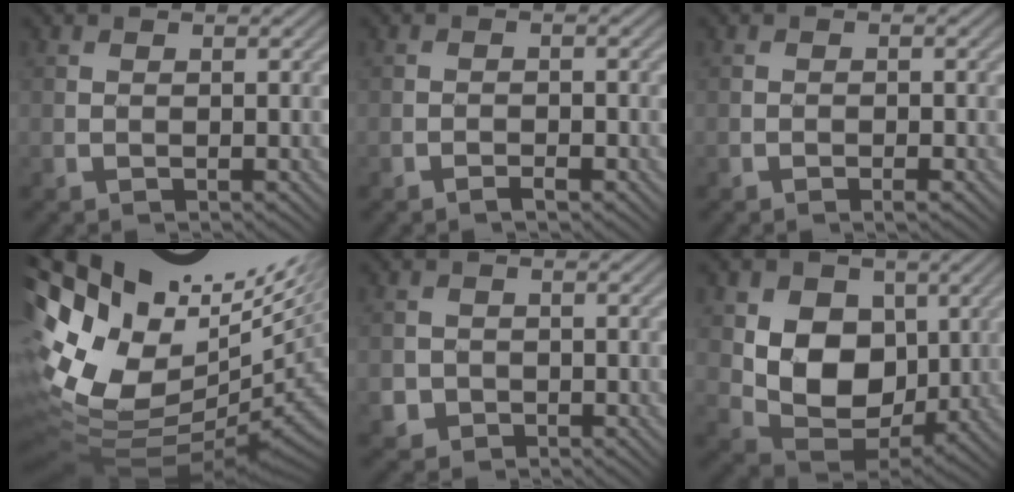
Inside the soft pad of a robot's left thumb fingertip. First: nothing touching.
{"total": 1.3, "force": [-0.9, 0.5, 0.8], "torque": [-0.012, -0.001, -0.018]}
{"total": 1.2, "force": [-0.8, 0.4, 0.8], "torque": [-0.011, -0.002, -0.012]}
{"total": 17.5, "force": [3.6, 8.6, 14.8], "torque": [-0.292, 0.006, 0.125]}
{"total": 2.3, "force": [-0.8, 2.2, 0.4], "torque": [-0.005, -0.005, -0.015]}
{"total": 10.6, "force": [1.8, 8.0, 6.8], "torque": [-0.144, -0.018, 0.026]}